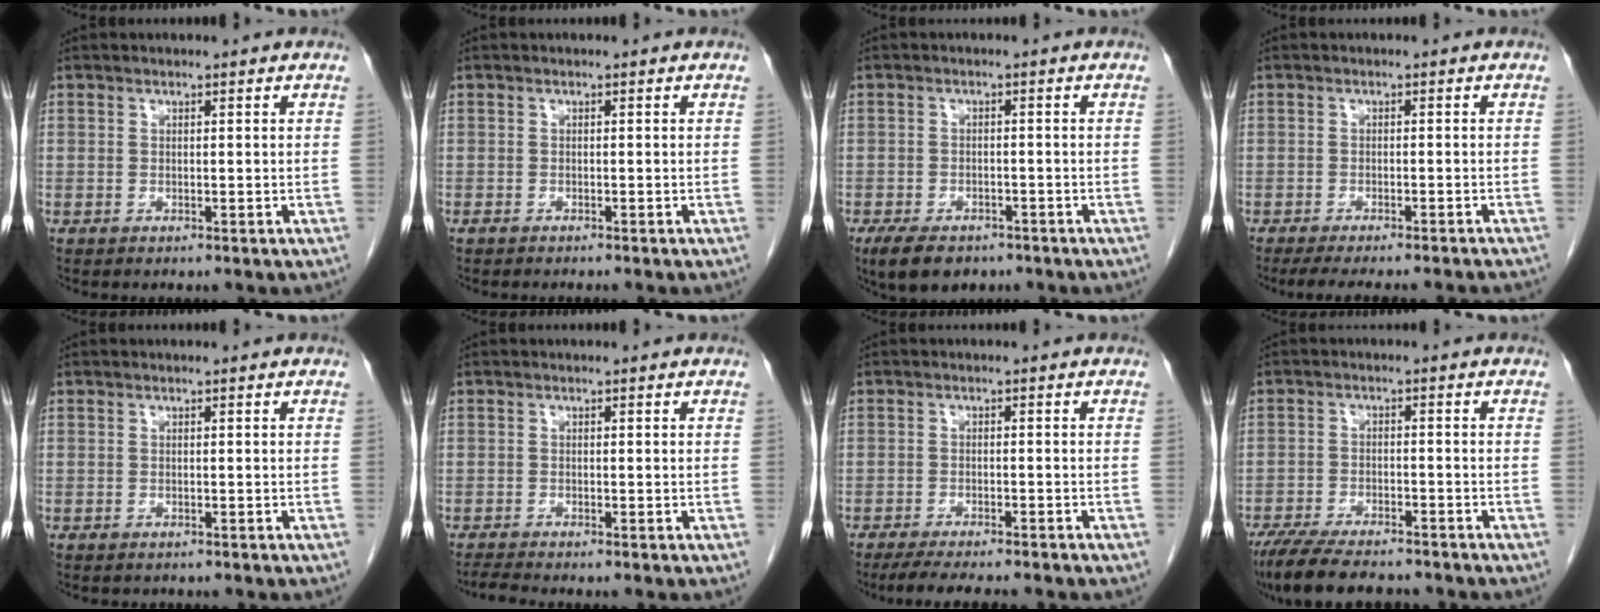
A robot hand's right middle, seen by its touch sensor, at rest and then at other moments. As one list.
[{"total": 1.2, "force": [-1.0, 0.2, 0.5], "torque": [-0.010, -0.002, -0.013]}, {"total": 7.4, "force": [-5.3, 3.6, 3.8], "torque": [-0.061, -0.004, -0.077]}, {"total": 12.5, "force": [-11.2, 1.1, 5.3], "torque": [-0.066, -0.014, -0.140]}, {"total": 1.1, "force": [-0.9, 0.5, 0.2], "torque": [-0.008, 0.000, -0.012]}, {"total": 1.7, "force": [-1.6, -0.5, 0.4], "torque": [-0.017, -0.010, -0.034]}, {"total": 10.0, "force": [-8.5, 1.7, 5.0], "torque": [-0.068, -0.010, -0.118]}, {"total": 12.2, "force": [-10.4, 2.7, 5.7], "torque": [-0.097, -0.013, -0.161]}]